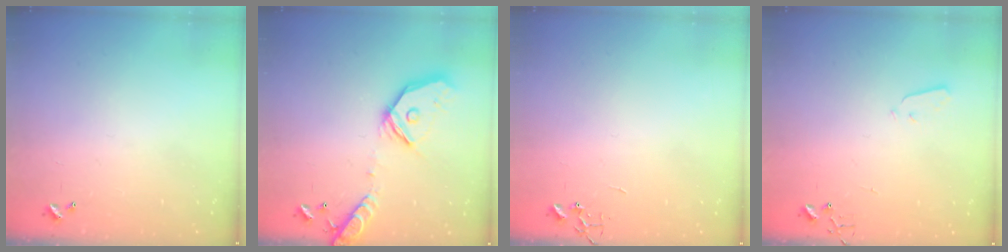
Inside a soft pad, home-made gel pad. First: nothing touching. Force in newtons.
{"total": 18.4, "press": 18.2, "slide": 3.1}
{"total": 0.0}
{"total": 2.9, "press": 2.9, "slide": 0.4}